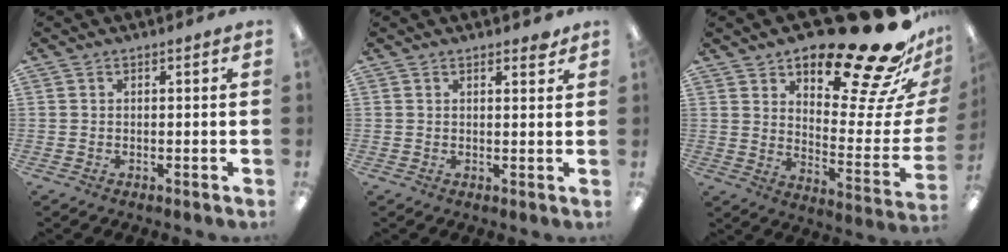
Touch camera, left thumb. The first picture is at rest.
{"total": 2.0, "force": [1.6, 0.7, 1.0], "torque": [-0.005, -0.006, 0.026]}
{"total": 26.0, "force": [20.3, 8.2, 14.0], "torque": [-0.168, -0.146, 0.326]}